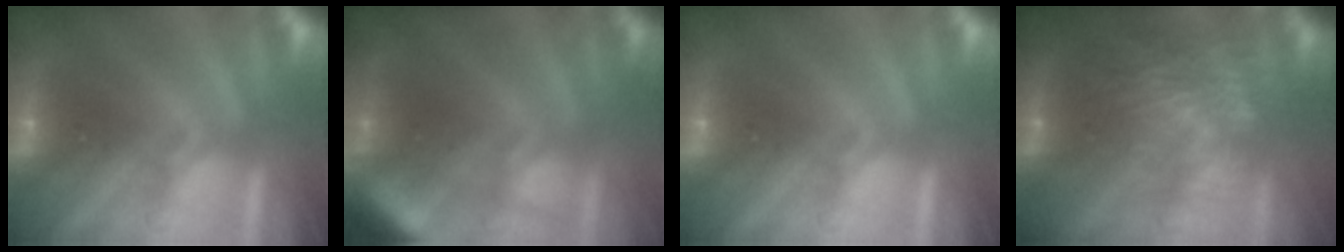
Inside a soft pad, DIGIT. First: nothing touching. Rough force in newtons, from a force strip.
{"total": 4.0}
{"total": 0.0}
{"total": 7.0}